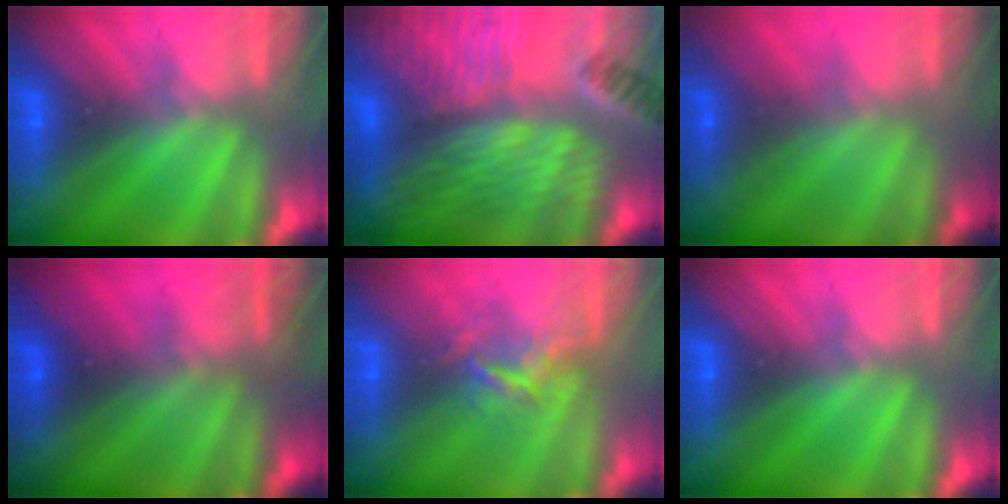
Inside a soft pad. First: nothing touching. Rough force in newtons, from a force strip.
{"total": 8.6}
{"total": 1.7}
{"total": 2.9}
{"total": 3.2}
{"total": 0.0}